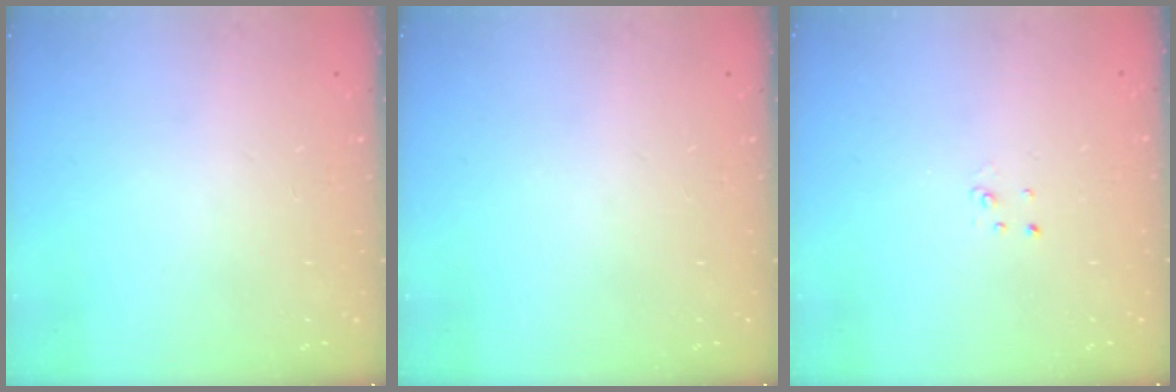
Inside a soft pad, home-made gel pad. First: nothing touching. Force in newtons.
{"total": 0.0}
{"total": 2.0, "press": 2.0, "slide": 0.2}